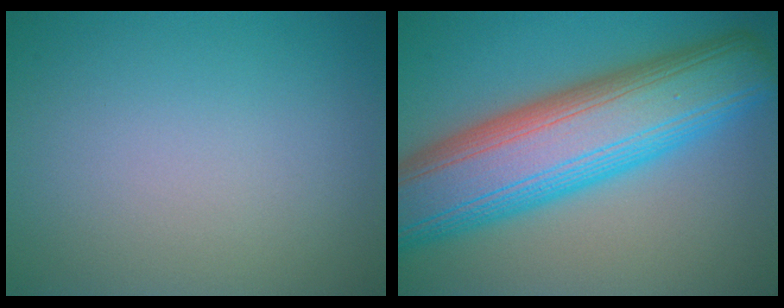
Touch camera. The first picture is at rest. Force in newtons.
{"total": 13.6, "press": 13.6, "slide": 0.1}